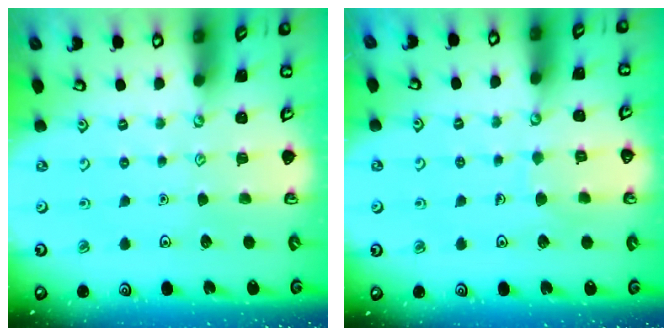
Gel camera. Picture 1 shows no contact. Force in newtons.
{"total": 5.6, "press": 5.6, "slide": 0.4}